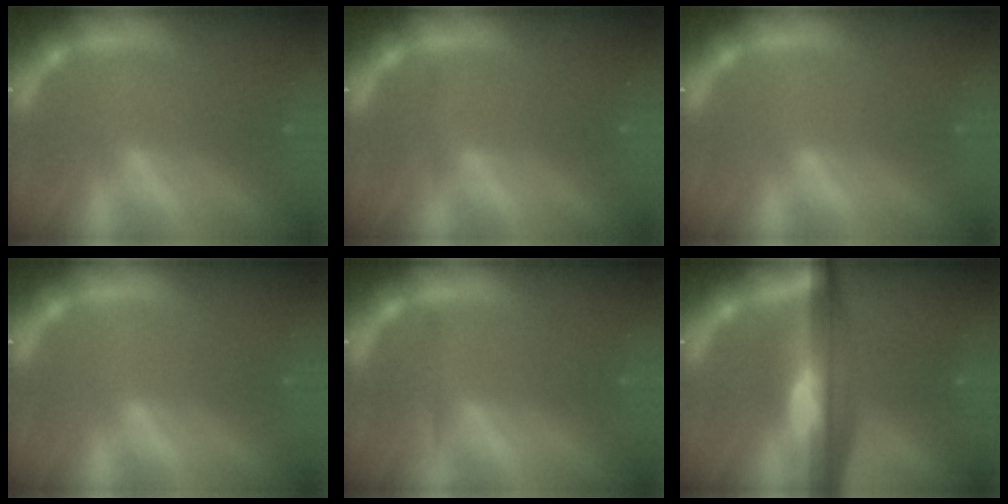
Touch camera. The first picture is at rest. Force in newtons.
{"total": 0.9}
{"total": 0.0}
{"total": 0.0}
{"total": 1.4}
{"total": 10.1}